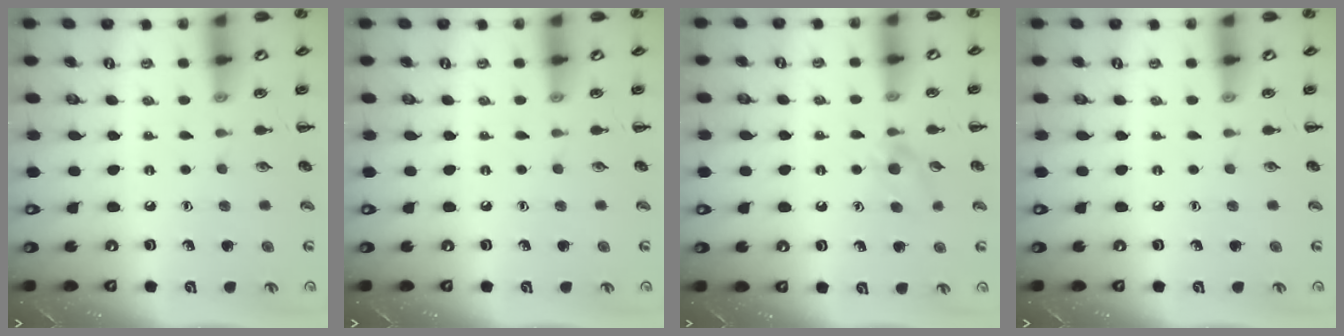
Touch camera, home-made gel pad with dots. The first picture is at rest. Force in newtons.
{"total": 0.0}
{"total": 4.6, "press": 4.3, "slide": 1.6}
{"total": 0.0}